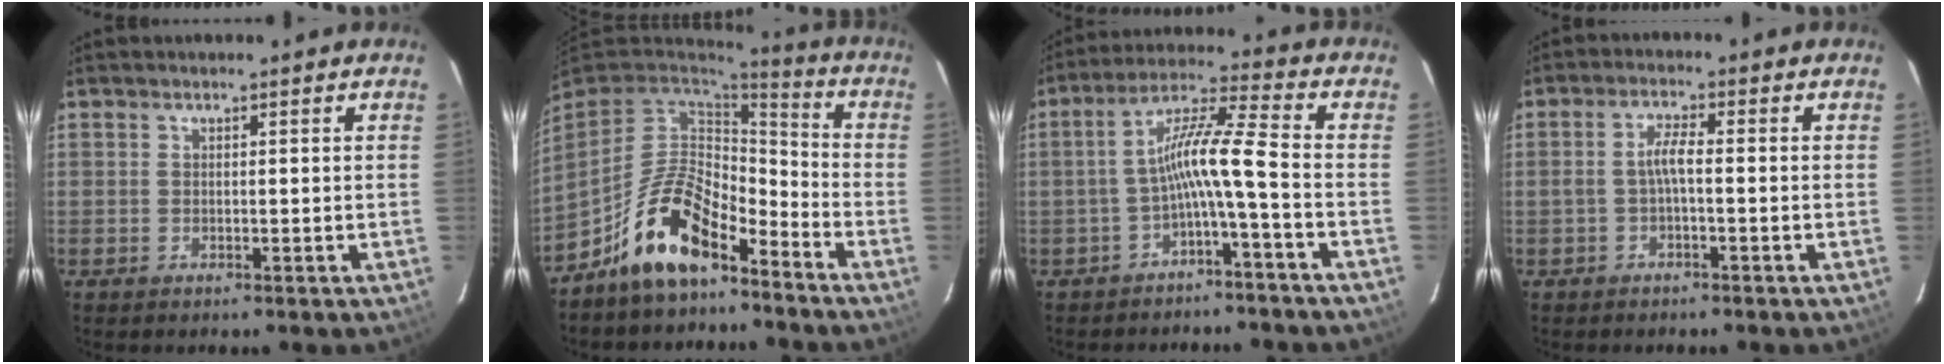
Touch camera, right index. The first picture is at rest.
{"total": 14.4, "force": [-9.6, 5.9, 8.9], "torque": [-0.184, 0.013, -0.175]}
{"total": 8.2, "force": [-3.1, -0.5, 7.5], "torque": [-0.161, 0.017, -0.057]}
{"total": 2.9, "force": [-0.8, 0.3, 2.7], "torque": [-0.056, 0.006, -0.014]}